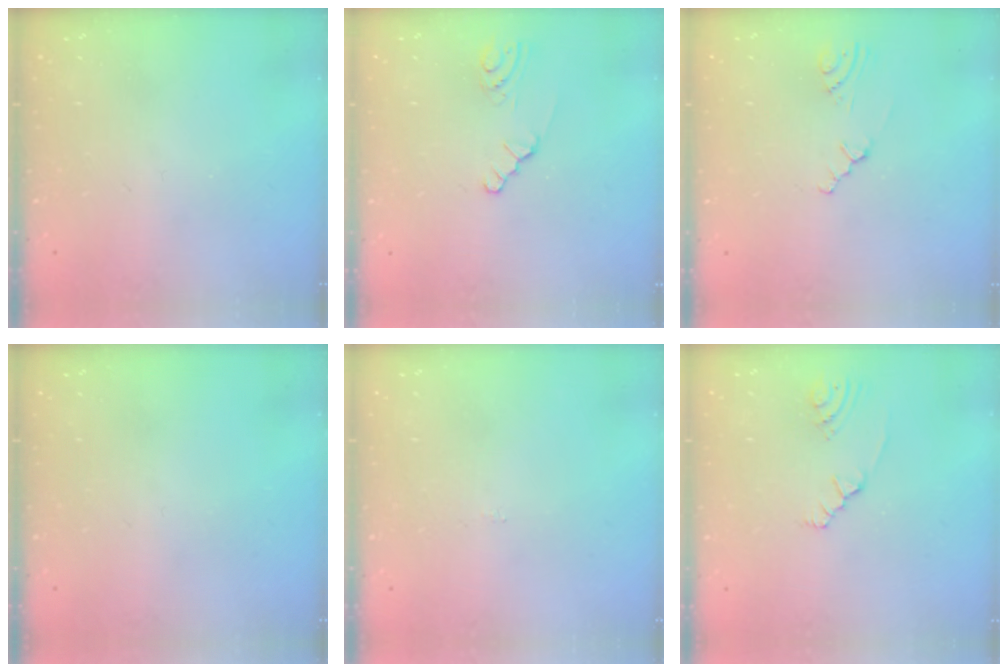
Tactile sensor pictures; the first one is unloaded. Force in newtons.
{"total": 1.4, "press": 1.4, "slide": 0.2}
{"total": 1.3, "press": 1.2, "slide": 0.4}
{"total": 0.0}
{"total": 0.0}
{"total": 2.1, "press": 1.9, "slide": 0.9}